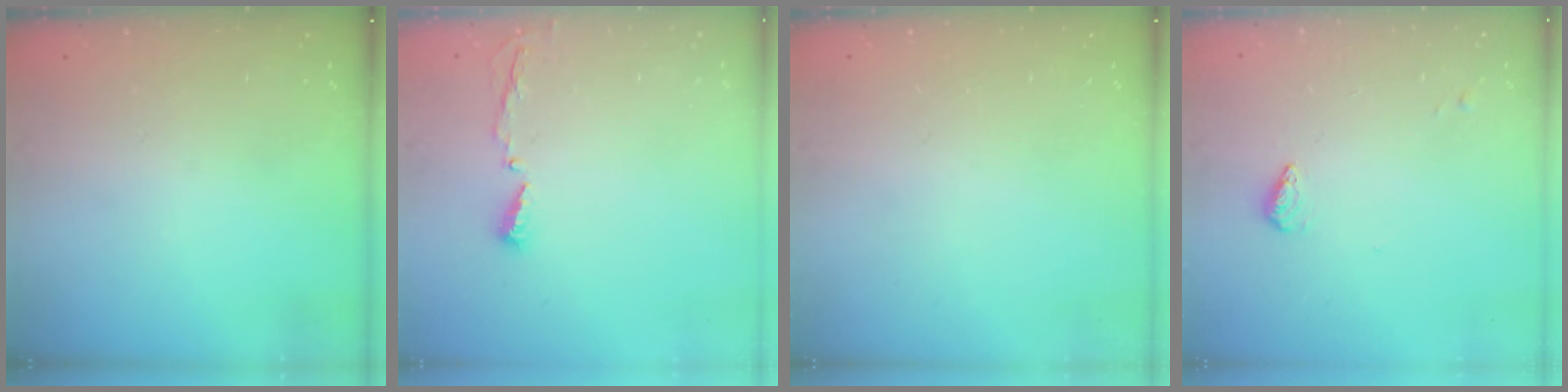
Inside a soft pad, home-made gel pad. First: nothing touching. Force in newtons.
{"total": 3.6, "press": 3.6, "slide": 0.4}
{"total": 0.0}
{"total": 3.4, "press": 3.4, "slide": 0.5}